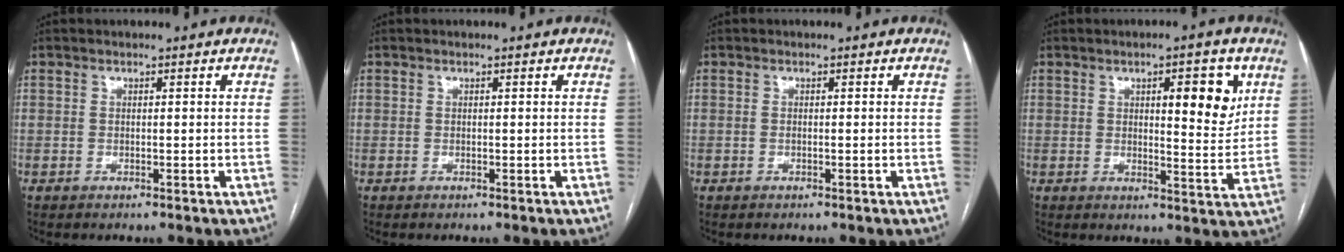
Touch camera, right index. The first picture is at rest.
{"total": 0.0}
{"total": 0.0}
{"total": 7.9, "force": [3.1, 2.0, 6.9], "torque": [-0.091, -0.005, 0.043]}